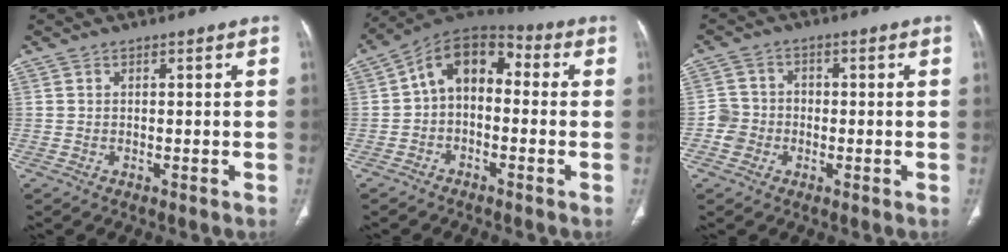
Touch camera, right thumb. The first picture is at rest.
{"total": 10.8, "force": [0.0, 7.1, 8.1], "torque": [-0.103, 0.043, -0.020]}
{"total": 4.4, "force": [-1.4, 4.1, 0.8], "torque": [0.010, 0.016, -0.036]}